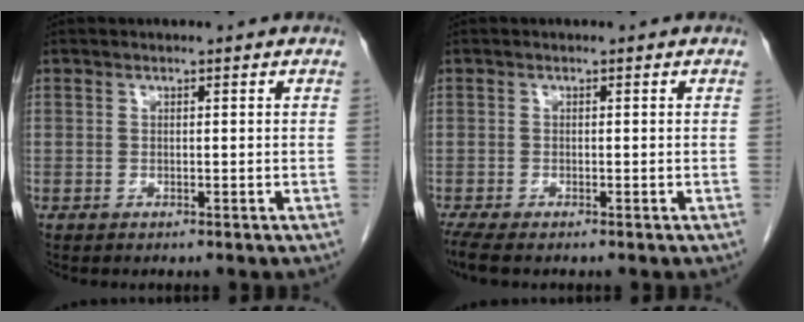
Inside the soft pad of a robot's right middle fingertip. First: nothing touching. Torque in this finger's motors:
{"motor_torque": [0.22, -0.42, 0.02, 0.04]}